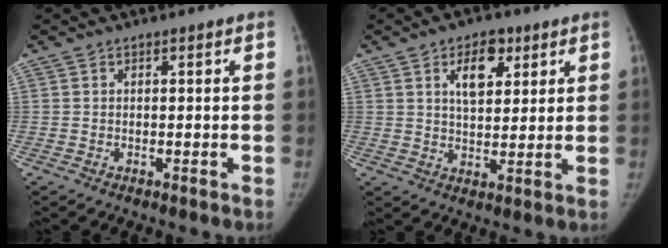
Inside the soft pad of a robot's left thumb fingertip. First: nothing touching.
{"total": 7.8, "force": [3.6, 4.4, 5.3], "torque": [-0.057, -0.018, 0.057]}